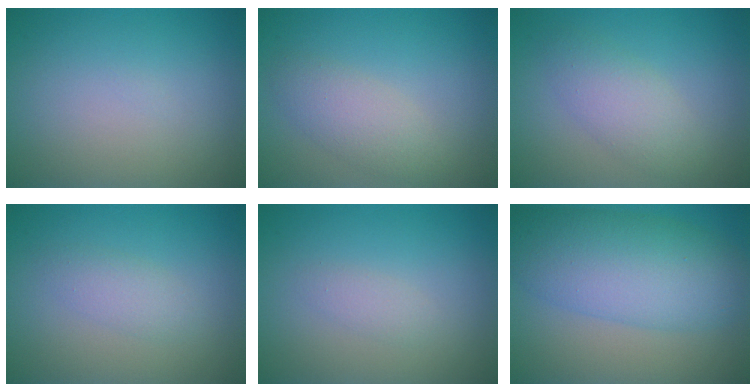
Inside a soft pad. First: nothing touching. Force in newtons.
{"total": 2.9, "press": 2.9, "slide": 0.0}
{"total": 3.1, "press": 3.1, "slide": 0.1}
{"total": 1.8, "press": 1.8, "slide": 0.0}
{"total": 1.1, "press": 1.1, "slide": 0.0}
{"total": 8.3, "press": 8.2, "slide": 0.3}